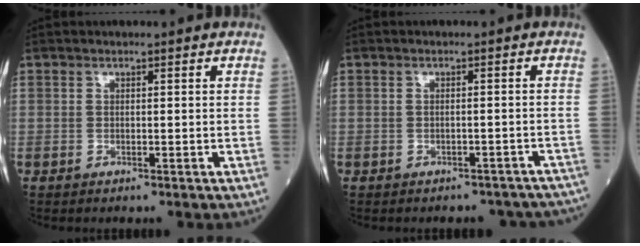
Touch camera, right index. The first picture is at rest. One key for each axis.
{"total": 8.1, "fx": -7.1, "fy": 3.6, "fz": 1.3, "tx": -0.006, "ty": 0.016, "tz": -0.068}